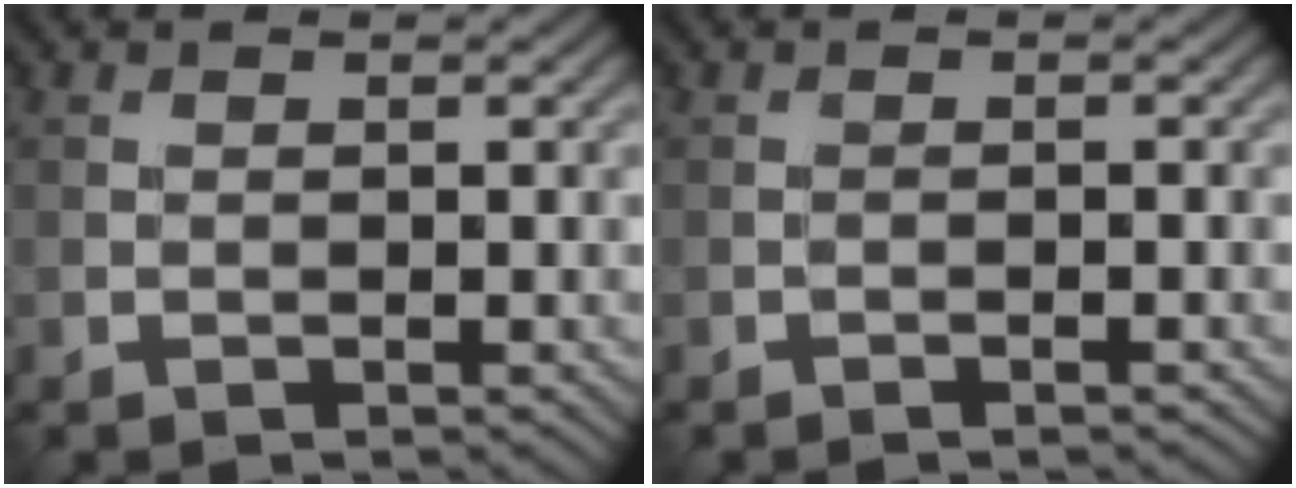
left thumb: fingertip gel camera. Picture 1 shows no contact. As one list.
[{"total": 0.6, "force": [-0.5, 0.0, 0.3], "torque": [-0.004, 0.002, -0.011]}]